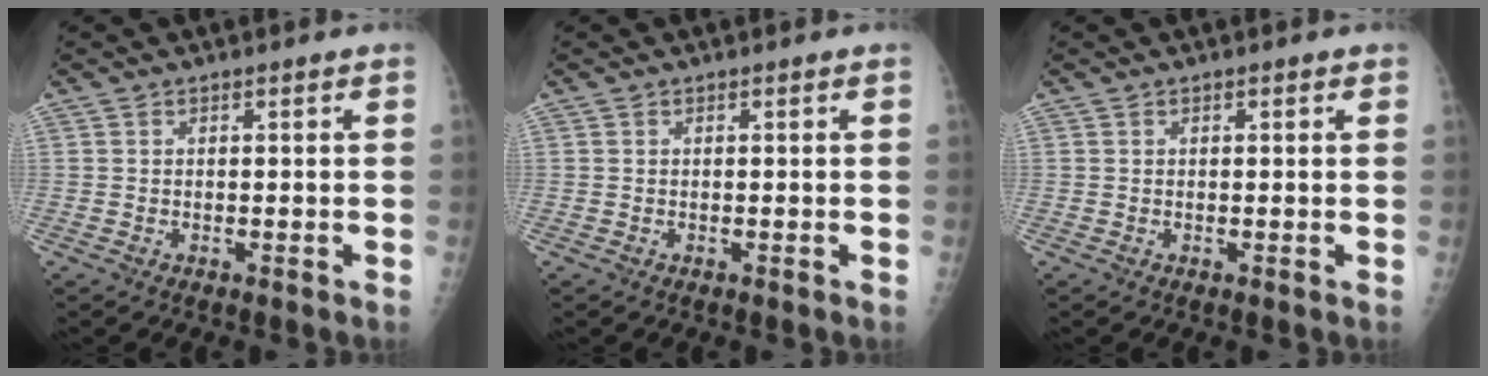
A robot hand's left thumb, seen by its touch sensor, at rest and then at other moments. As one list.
[{"total": 0.0}, {"total": 0.6, "force": [0.3, 0.3, 0.5], "torque": [-0.007, 0.000, 0.003]}]